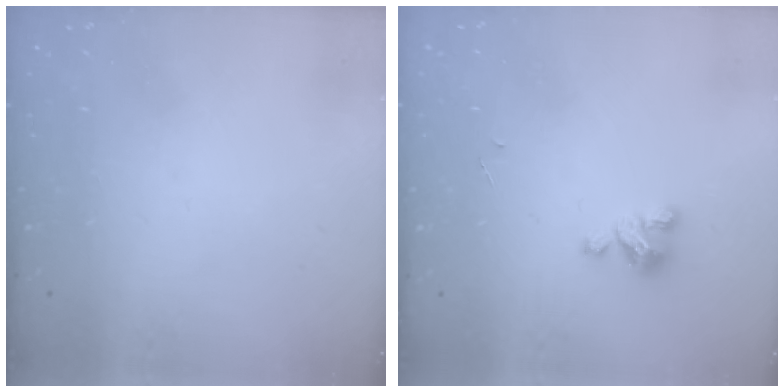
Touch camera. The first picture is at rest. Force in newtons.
{"total": 3.9, "press": 3.9, "slide": 0.2}